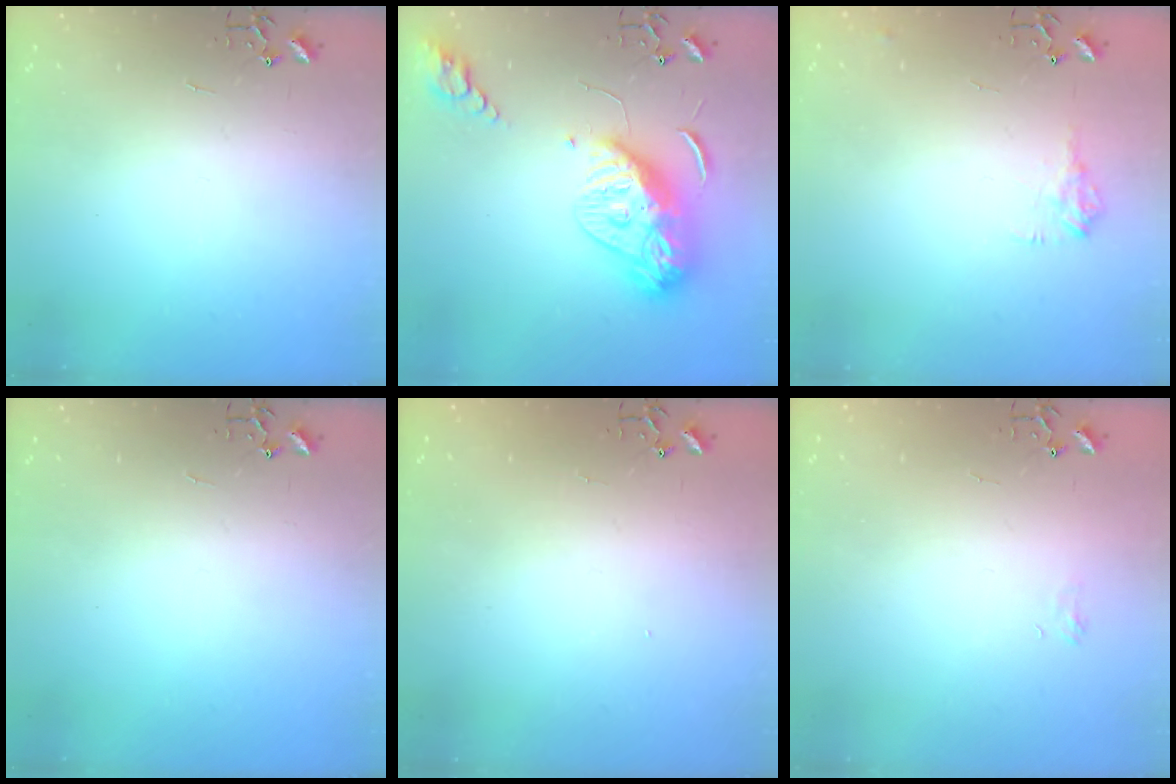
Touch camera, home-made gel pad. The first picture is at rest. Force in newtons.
{"total": 14.4, "press": 14.4, "slide": 1.3}
{"total": 8.1, "press": 8.1, "slide": 0.3}
{"total": 0.0}
{"total": 1.3, "press": 1.2, "slide": 0.1}
{"total": 5.1, "press": 5.1, "slide": 0.6}